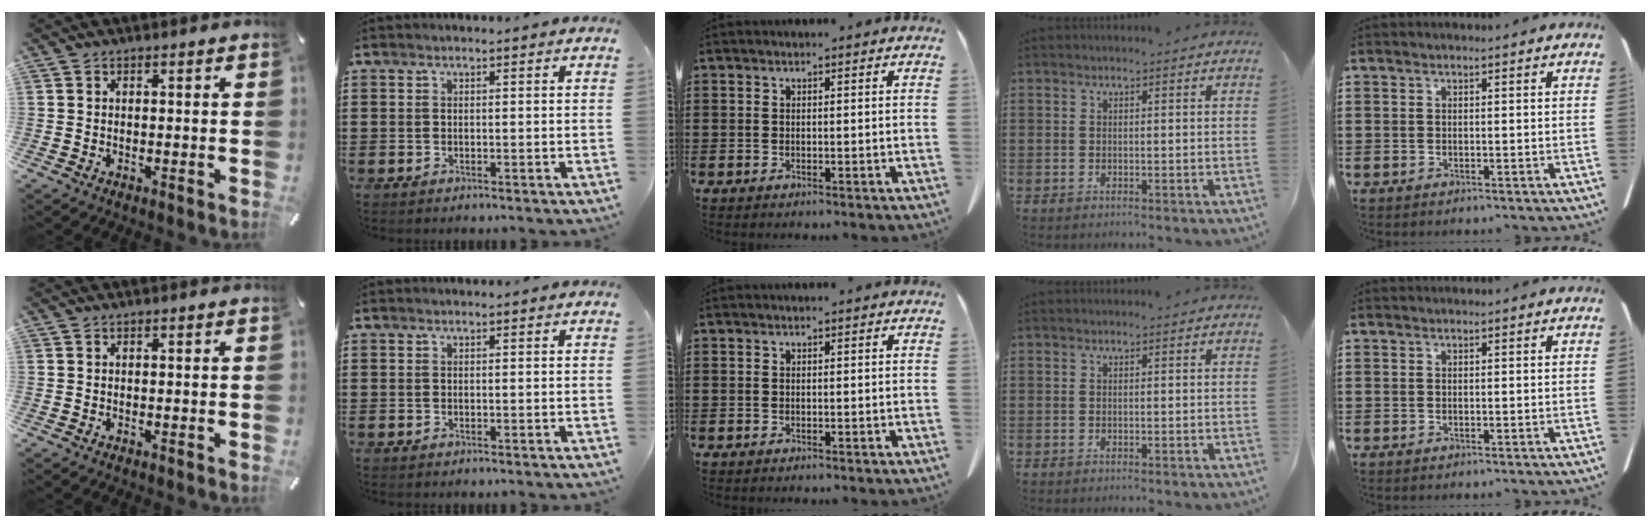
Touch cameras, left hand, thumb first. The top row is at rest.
{}